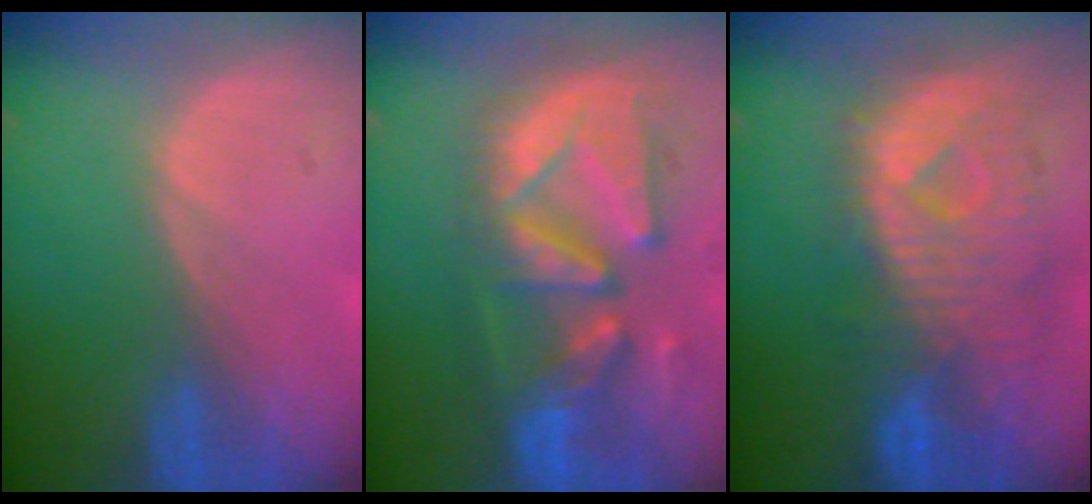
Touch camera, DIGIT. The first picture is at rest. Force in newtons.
{"total": 12.7, "press": 11.2, "slide": 6.0}
{"total": 10.9, "press": 9.6, "slide": 5.2}